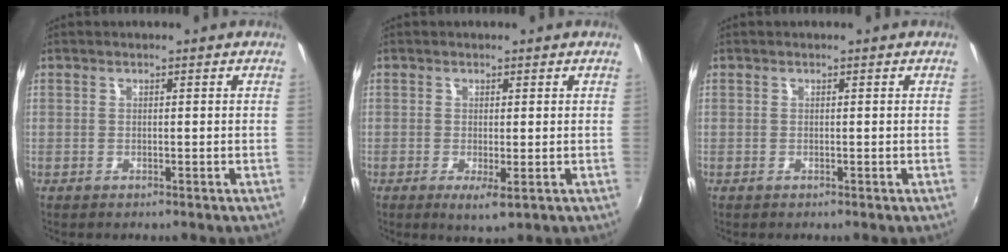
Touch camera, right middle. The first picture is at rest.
{"total": 2.7, "force": [-0.5, 0.3, 2.6], "torque": [-0.049, -0.011, -0.006]}
{"total": 0.0}